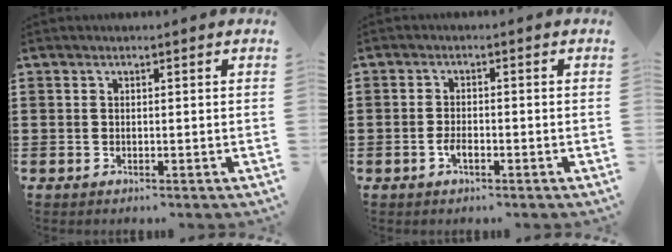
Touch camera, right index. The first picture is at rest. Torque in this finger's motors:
{"motor_torque": [1.09, 1.05, 0.15, 0.06]}